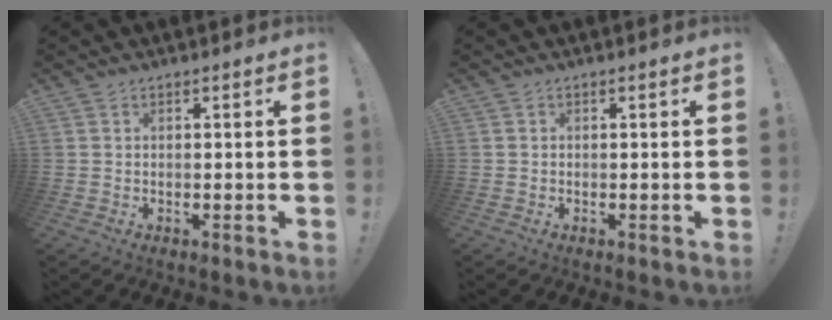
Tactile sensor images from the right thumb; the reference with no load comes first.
{"total": 0.0}